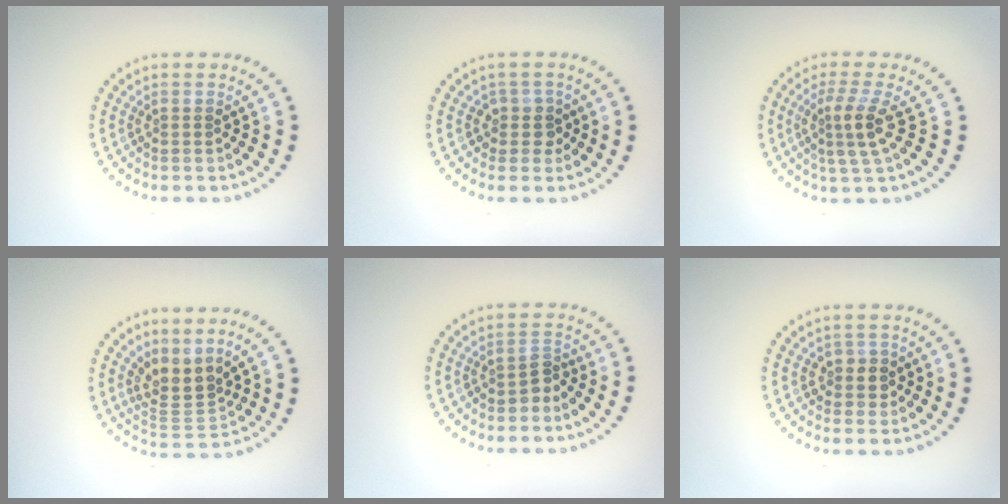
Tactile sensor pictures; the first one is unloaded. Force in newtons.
{"total": 1.8, "press": 1.5, "slide": 1.0}
{"total": 3.0, "press": 2.4, "slide": 1.9}
{"total": 3.4, "press": 2.5, "slide": 2.3}
{"total": 1.4, "press": 1.1, "slide": 0.8}
{"total": 1.9, "press": 1.6, "slide": 1.0}